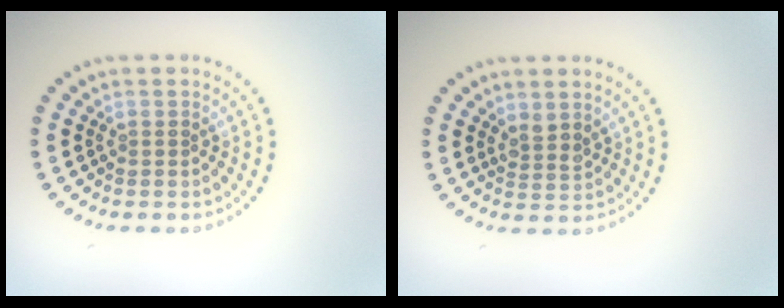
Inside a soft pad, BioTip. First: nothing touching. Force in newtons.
{"total": 1.4, "press": 1.1, "slide": 0.8}